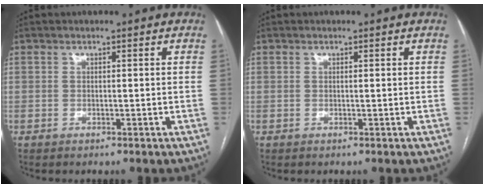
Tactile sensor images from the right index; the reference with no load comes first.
{"total": 0.0}